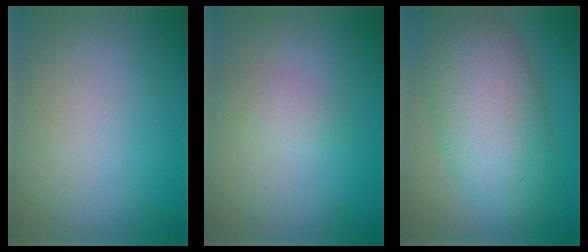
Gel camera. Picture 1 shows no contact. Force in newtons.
{"total": 1.5, "press": 1.5, "slide": 0.1}
{"total": 10.2, "press": 10.2, "slide": 0.4}